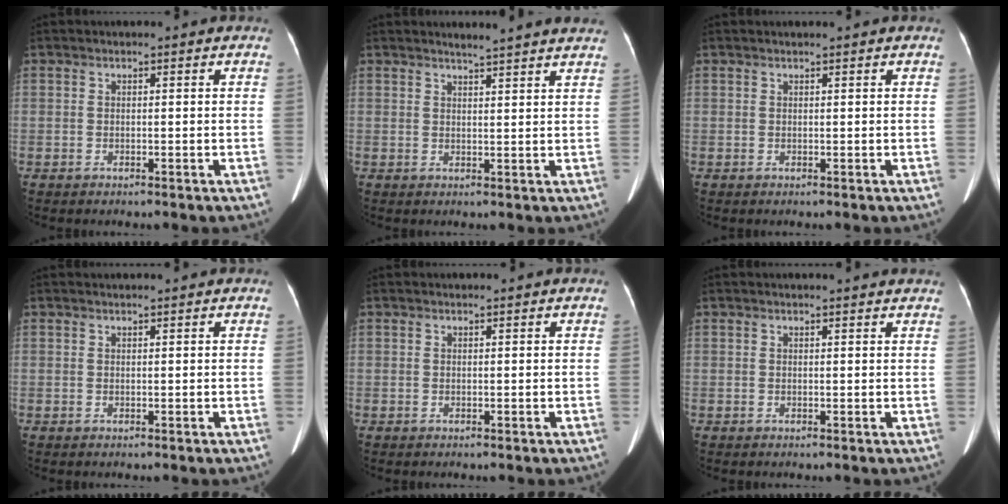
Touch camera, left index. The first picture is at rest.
{"total": 6.9, "force": [6.3, -0.4, 2.7], "torque": [-0.039, 0.008, 0.065]}
{"total": 0.7, "force": [0.6, 0.0, 0.3], "torque": [-0.006, 0.009, 0.013]}
{"total": 1.2, "force": [1.1, 0.0, 0.4], "torque": [-0.005, 0.015, 0.022]}
{"total": 0.0}
{"total": 3.6, "force": [3.5, 0.0, 1.0], "torque": [-0.016, 0.007, 0.031]}